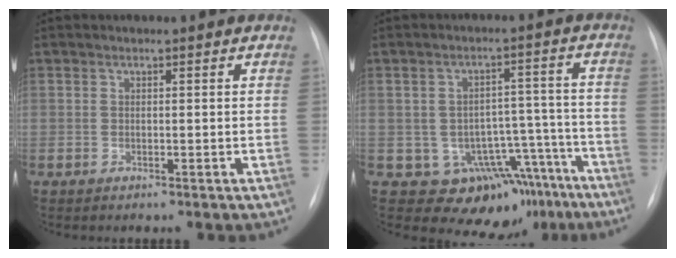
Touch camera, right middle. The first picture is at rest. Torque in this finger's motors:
{"motor_torque": [0.58, -0.62, 0.02, 0.00]}